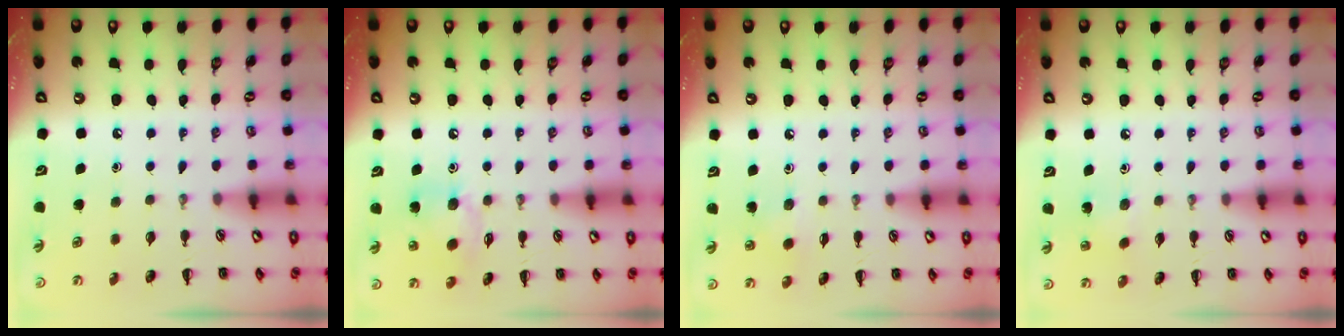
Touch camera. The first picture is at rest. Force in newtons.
{"total": 10.3, "press": 10.2, "slide": 1.2}
{"total": 2.7, "press": 2.6, "slide": 0.6}
{"total": 3.6, "press": 3.4, "slide": 1.0}